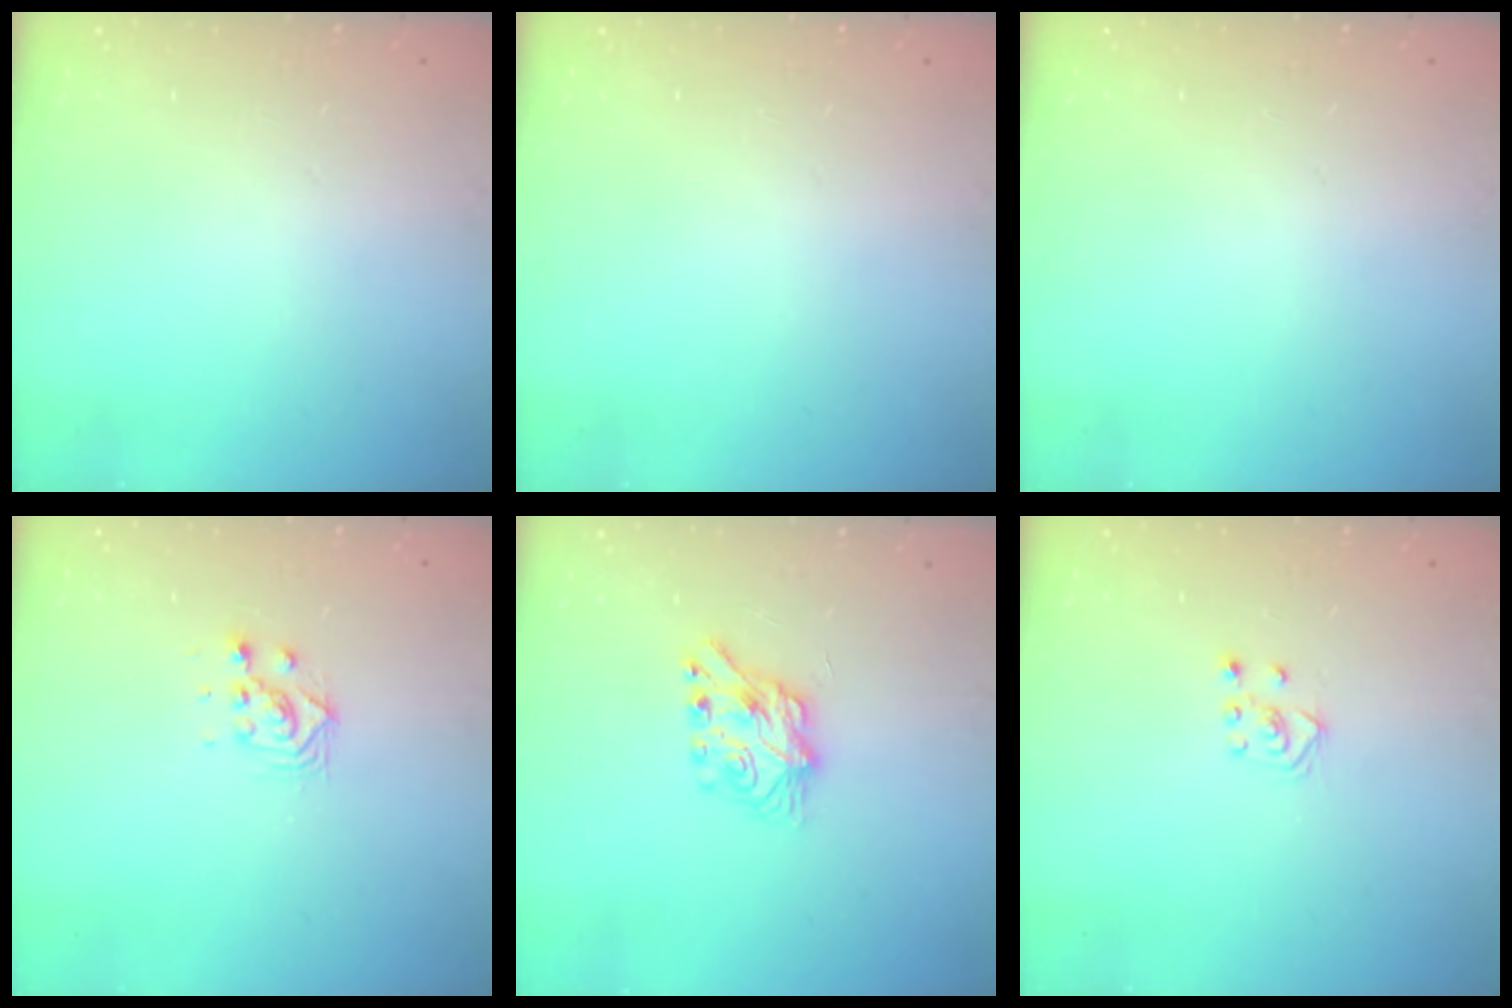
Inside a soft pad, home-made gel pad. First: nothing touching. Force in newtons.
{"total": 0.0}
{"total": 0.0}
{"total": 4.8, "press": 4.8, "slide": 0.1}
{"total": 7.2, "press": 7.2, "slide": 0.1}
{"total": 3.6, "press": 3.6, "slide": 0.4}